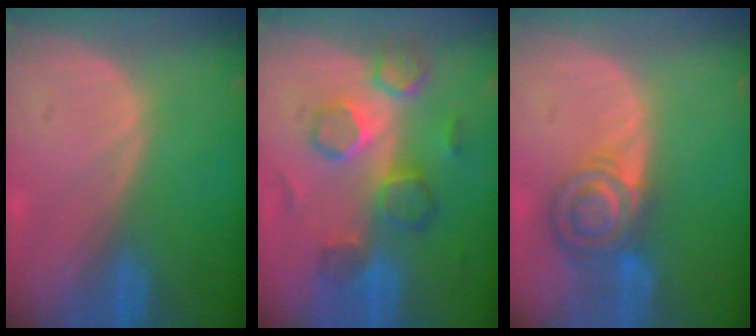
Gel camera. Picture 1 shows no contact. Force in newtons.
{"total": 8.7, "press": 8.4, "slide": 2.2}
{"total": 7.1, "press": 6.2, "slide": 3.5}